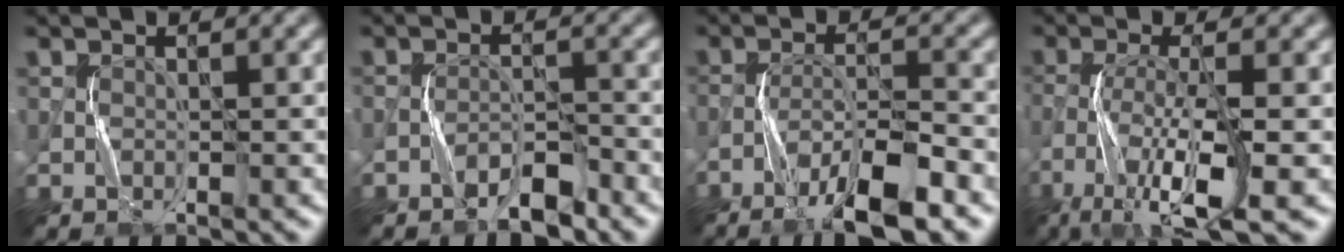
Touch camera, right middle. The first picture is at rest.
{"total": 2.9, "force": [-2.3, 0.6, 1.6], "torque": [-0.026, 0.009, -0.044]}
{"total": 7.5, "force": [-5.0, 1.4, 5.5], "torque": [-0.095, 0.004, -0.086]}
{"total": 7.5, "force": [-3.7, 1.5, 6.4], "torque": [-0.126, -0.005, -0.075]}